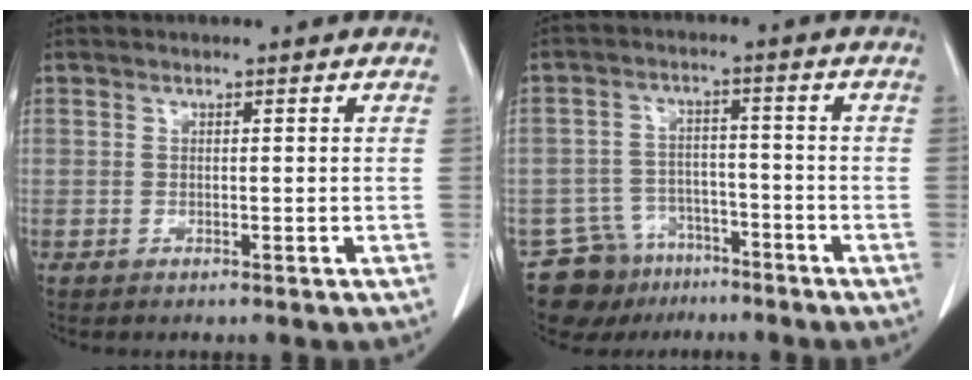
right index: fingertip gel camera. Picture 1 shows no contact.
{"total": 8.4, "force": [-6.3, 5.5, 0.6], "torque": [-0.012, 0.025, -0.099]}